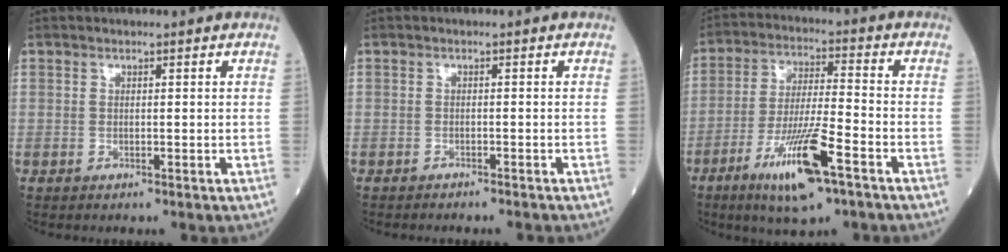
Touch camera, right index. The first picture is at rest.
{"total": 3.8, "force": [-3.5, 0.7, 1.0], "torque": [-0.010, -0.003, -0.045]}
{"total": 12.6, "force": [-6.6, 1.5, 10.6], "torque": [-0.202, -0.019, -0.117]}